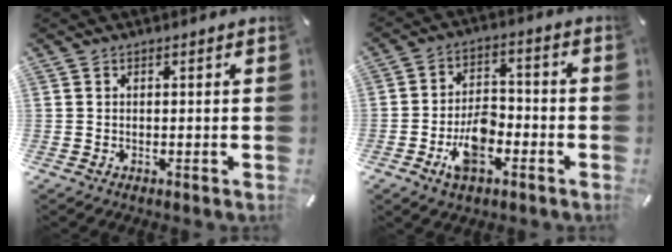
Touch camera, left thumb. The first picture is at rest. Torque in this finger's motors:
{"motor_torque": [0.30, 2.58, 0.43, 0.37, 0.31]}